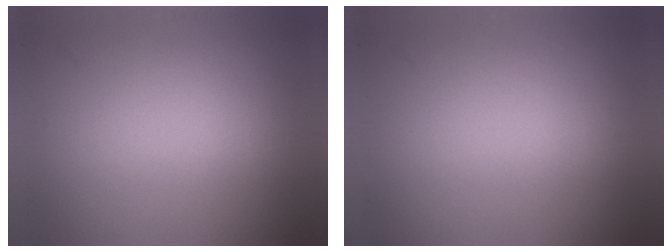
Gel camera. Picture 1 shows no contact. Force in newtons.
{"total": 1.2}